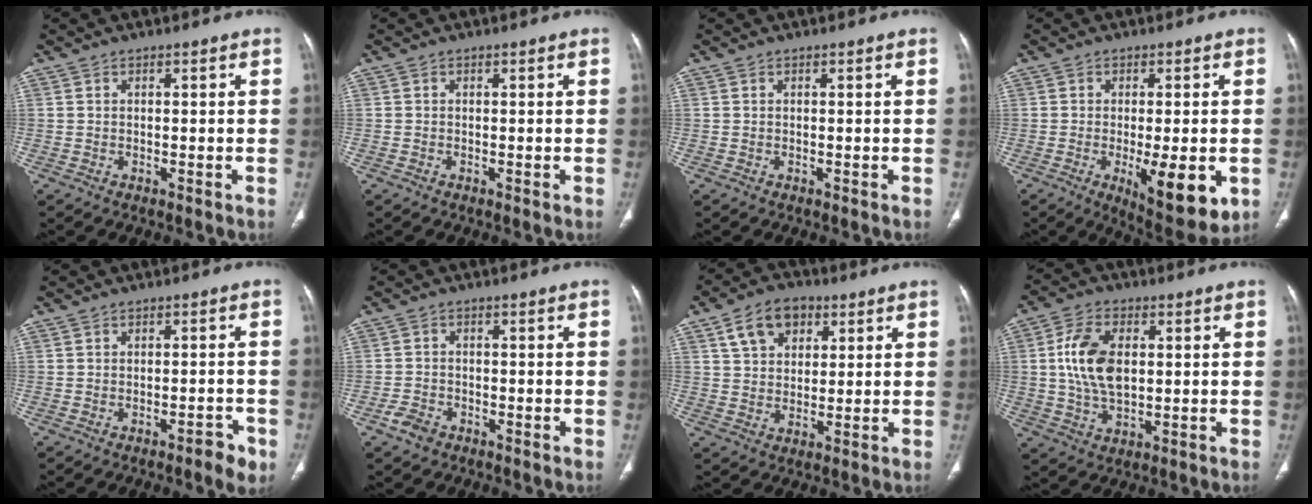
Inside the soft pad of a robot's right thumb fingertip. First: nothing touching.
{"total": 0.0}
{"total": 0.0}
{"total": 11.7, "force": [-3.1, 3.8, 10.6], "torque": [-0.142, -0.023, -0.036]}
{"total": 3.2, "force": [-1.9, 1.1, 2.4], "torque": [-0.024, 0.014, -0.022]}
{"total": 3.1, "force": [-1.9, 2.1, 1.2], "torque": [-0.021, 0.009, -0.034]}
{"total": 9.5, "force": [4.4, 6.5, 5.3], "torque": [-0.065, -0.005, 0.074]}
{"total": 11.0, "force": [1.4, 6.5, 8.7], "torque": [-0.164, -0.001, 0.029]}